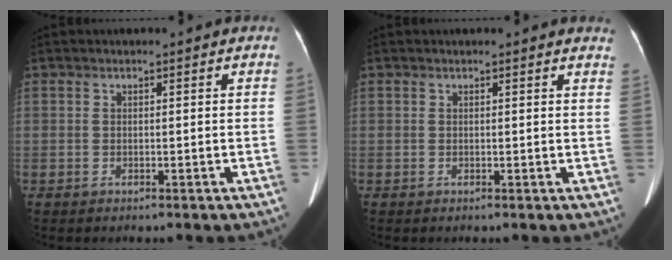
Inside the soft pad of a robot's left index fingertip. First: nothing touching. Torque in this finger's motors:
{"motor_torque": [0.01, -0.04, -0.01, -0.01]}